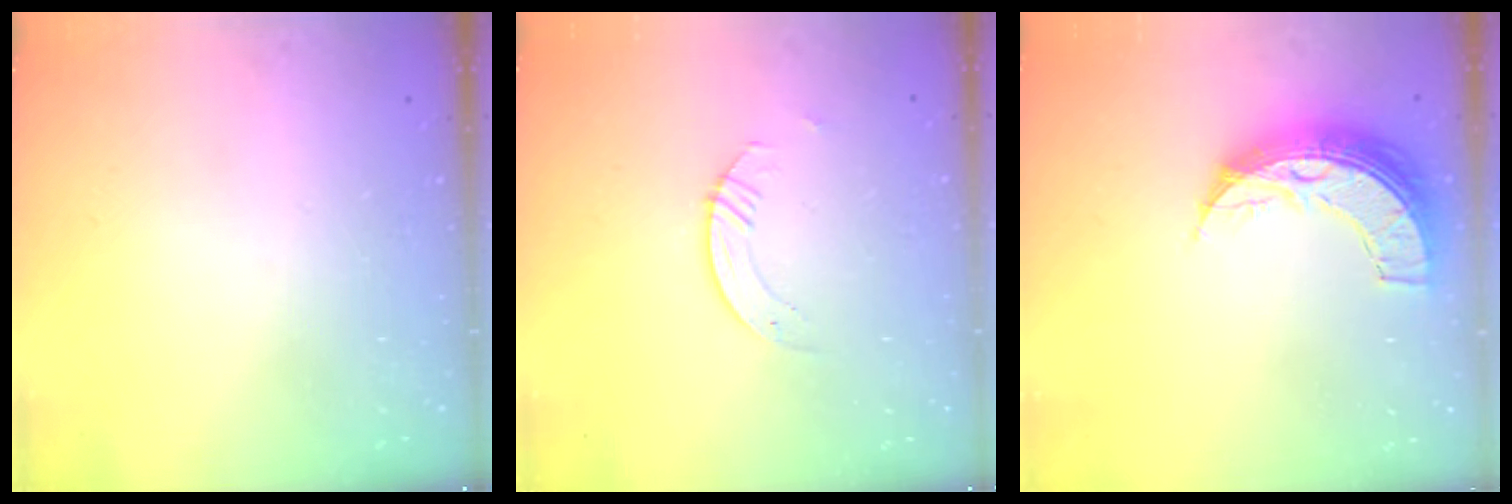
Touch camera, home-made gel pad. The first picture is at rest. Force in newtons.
{"total": 2.6, "press": 2.6, "slide": 0.2}
{"total": 10.8, "press": 10.7, "slide": 0.8}